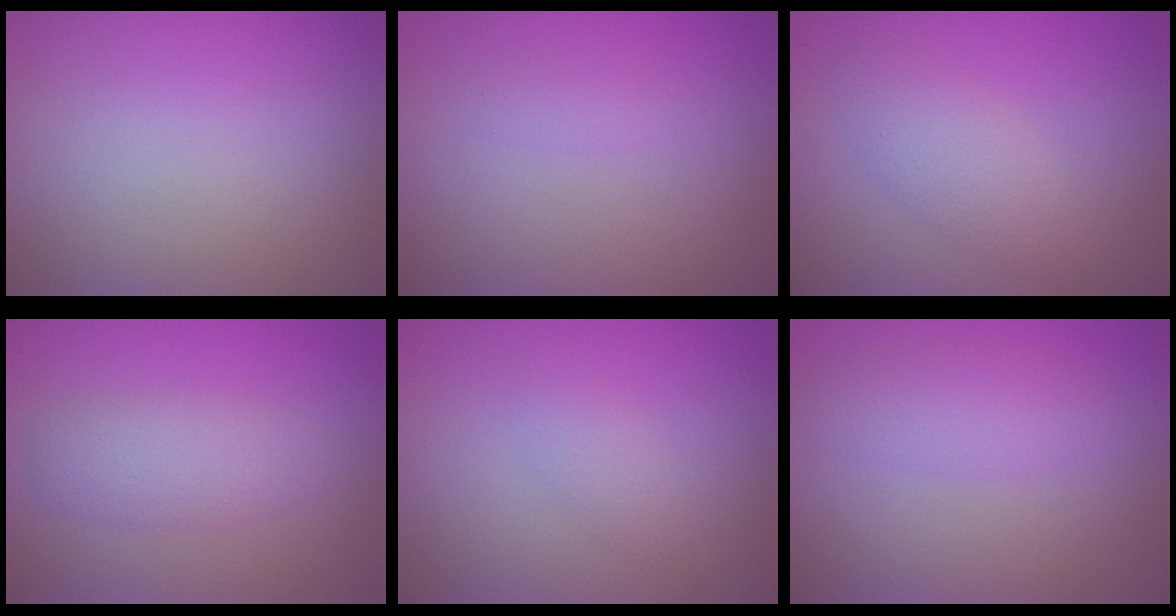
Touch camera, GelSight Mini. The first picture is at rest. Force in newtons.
{"total": 0.6, "press": 0.6, "slide": 0.0}
{"total": 2.7, "press": 2.7, "slide": 0.2}
{"total": 2.8, "press": 2.8, "slide": 0.1}
{"total": 1.2, "press": 1.2, "slide": 0.1}
{"total": 2.4, "press": 2.4, "slide": 0.0}